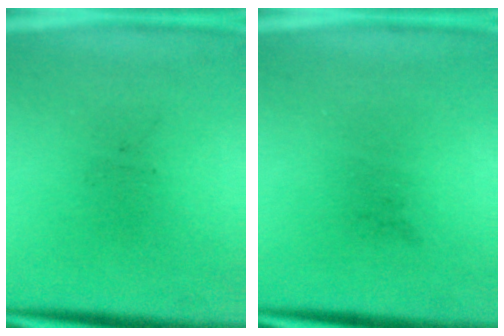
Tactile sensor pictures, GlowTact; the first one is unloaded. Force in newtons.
{"total": 0.0}